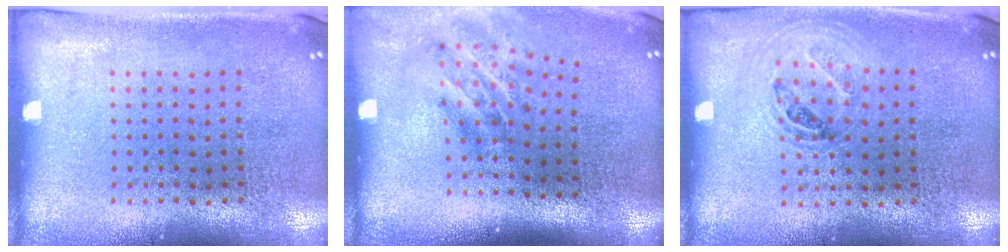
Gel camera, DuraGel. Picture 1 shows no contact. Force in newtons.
{"total": 1.9, "press": 1.1, "slide": 1.5}
{"total": 1.1, "press": 1.0, "slide": 0.4}